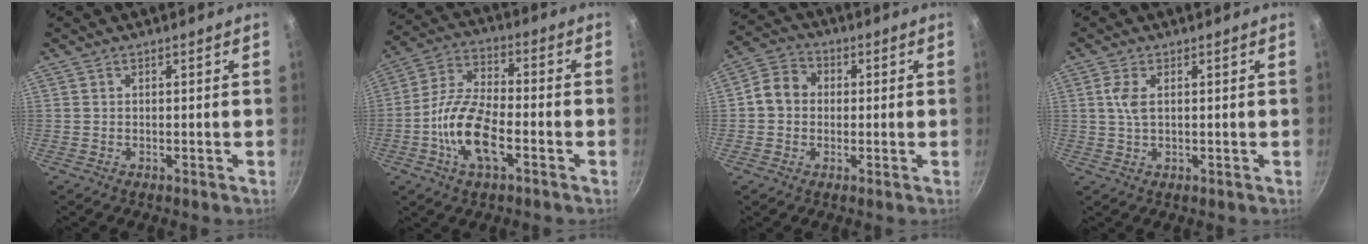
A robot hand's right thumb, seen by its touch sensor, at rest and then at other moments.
{"total": 12.9, "force": [-4.2, 5.6, 10.8], "torque": [-0.204, 0.030, -0.093]}
{"total": 6.6, "force": [0.2, 5.7, 3.3], "torque": [-0.034, 0.015, -0.014]}
{"total": 3.3, "force": [0.8, 1.5, 2.8], "torque": [-0.064, 0.004, 0.016]}